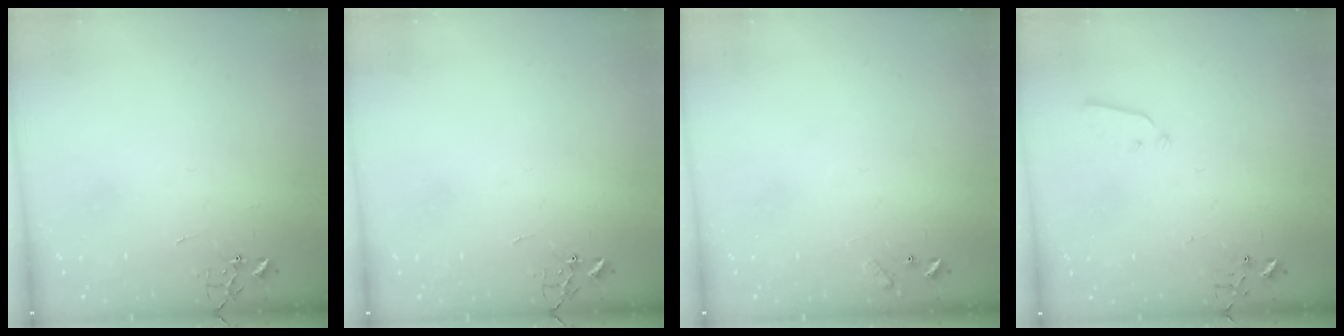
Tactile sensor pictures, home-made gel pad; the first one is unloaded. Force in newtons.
{"total": 0.0}
{"total": 6.4, "press": 6.4, "slide": 0.5}
{"total": 3.8, "press": 3.8, "slide": 0.1}